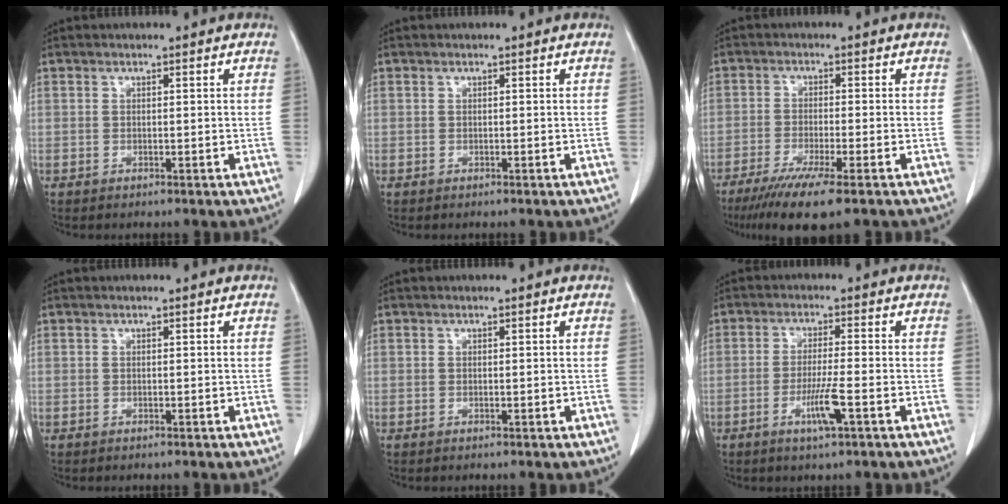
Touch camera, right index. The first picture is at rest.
{"total": 0.0}
{"total": 8.9, "force": [-6.1, 0.2, 6.5], "torque": [-0.108, -0.022, -0.094]}
{"total": 0.0}
{"total": 0.0}
{"total": 5.2, "force": [-2.2, -0.2, 4.7], "torque": [-0.090, -0.010, -0.042]}